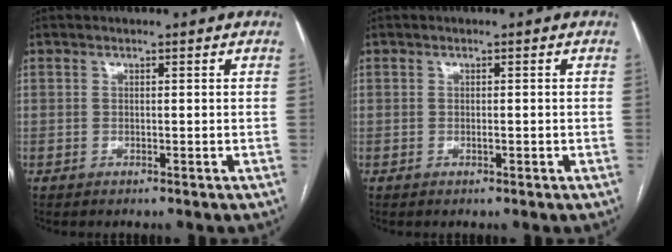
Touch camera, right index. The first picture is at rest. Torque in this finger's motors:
{"motor_torque": [0.05, 0.01, 0.00, 0.05]}